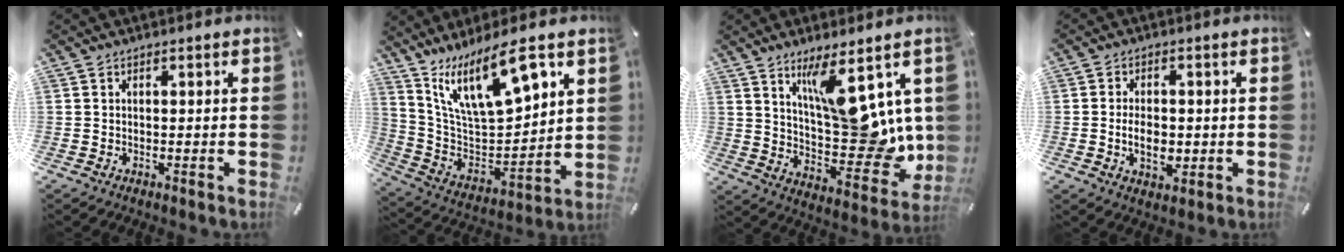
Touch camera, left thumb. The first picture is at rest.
{"total": 18.2, "force": [11.9, 7.2, 11.8], "torque": [-0.210, -0.067, 0.207]}
{"total": 16.3, "force": [6.8, 6.8, 13.2], "torque": [-0.187, -0.066, 0.126]}
{"total": 6.2, "force": [-0.8, 4.0, 4.7], "torque": [-0.079, -0.004, -0.018]}